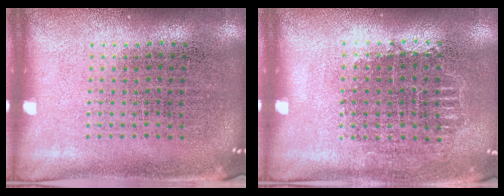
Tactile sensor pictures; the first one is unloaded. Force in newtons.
{"total": 0.7, "press": 0.7, "slide": 0.1}